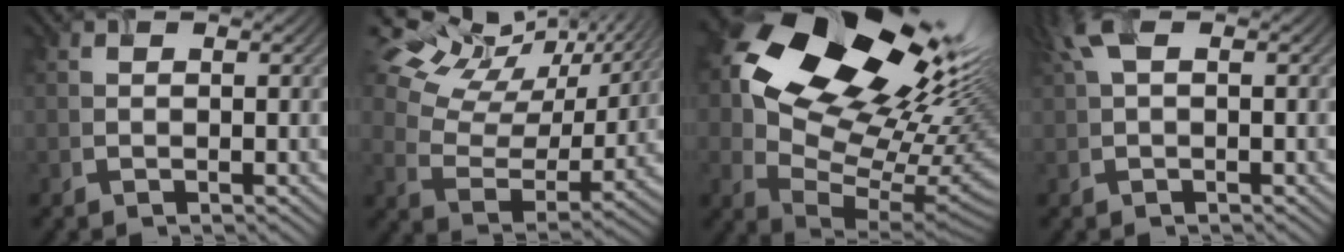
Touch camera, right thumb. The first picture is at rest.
{"total": 17.7, "force": [12.1, 8.8, 9.5], "torque": [-0.246, 0.048, 0.184]}
{"total": 20.8, "force": [6.6, 13.5, 14.4], "torque": [-0.251, -0.014, 0.145]}
{"total": 3.2, "force": [1.2, 0.9, 2.8], "torque": [-0.063, 0.012, 0.020]}